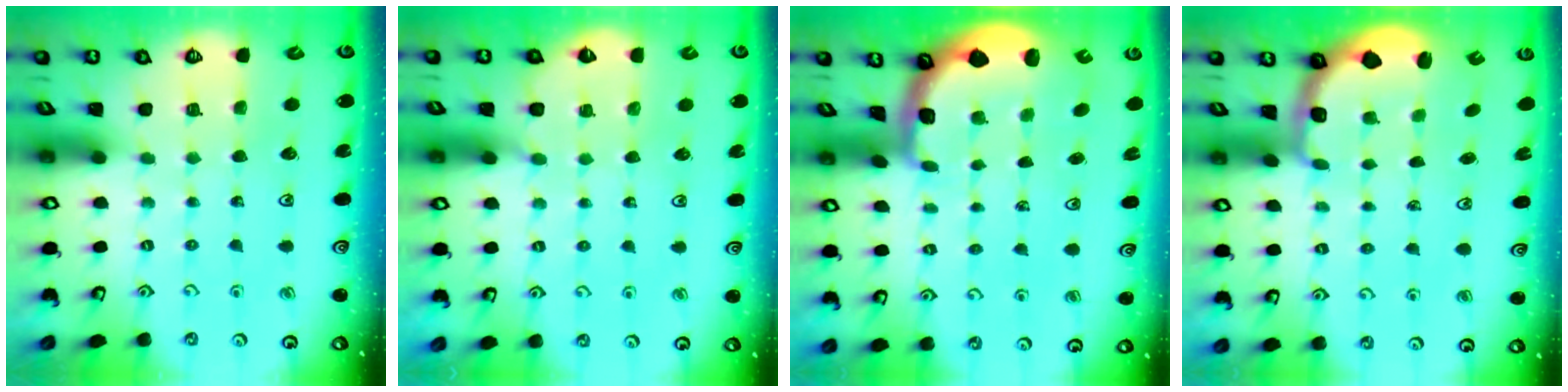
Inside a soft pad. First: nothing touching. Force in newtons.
{"total": 2.9, "press": 2.9, "slide": 0.3}
{"total": 2.4, "press": 2.0, "slide": 1.2}
{"total": 2.4, "press": 1.1, "slide": 2.1}